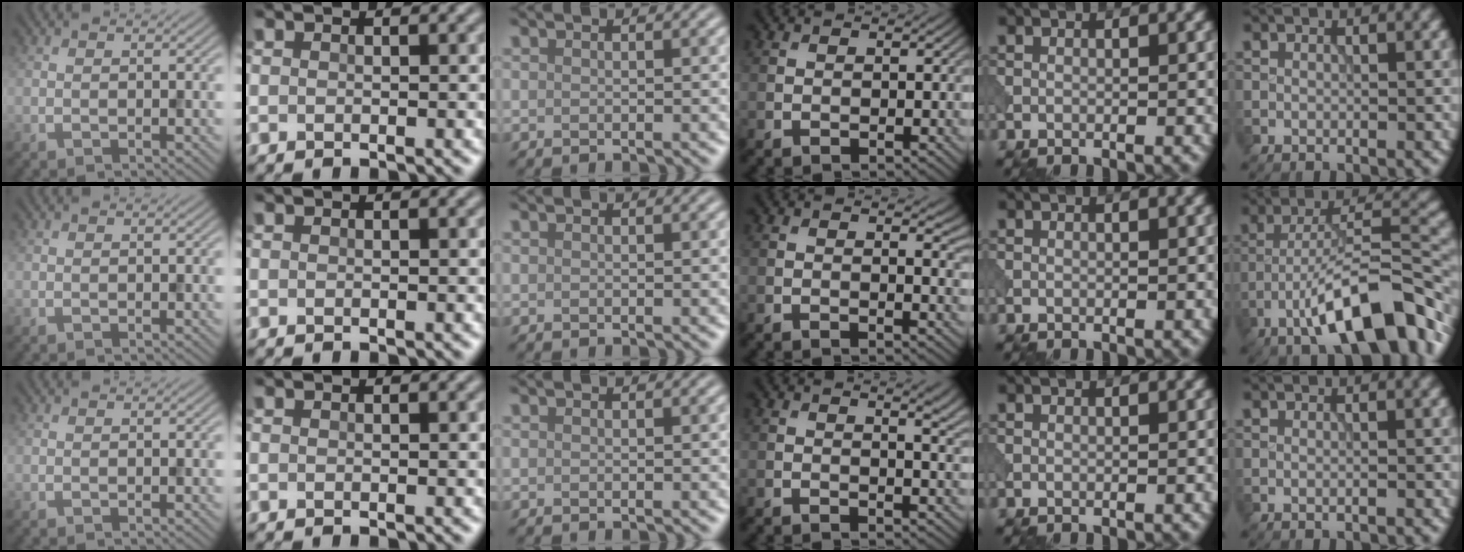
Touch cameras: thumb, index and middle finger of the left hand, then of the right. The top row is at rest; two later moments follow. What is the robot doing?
{"motion": "pour", "object": "beaker"}